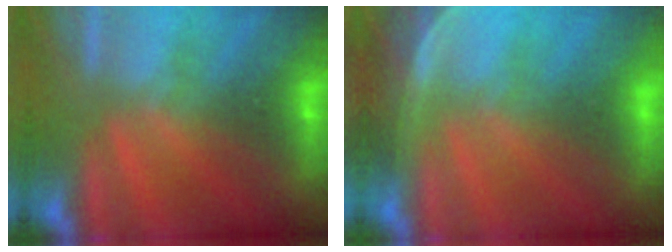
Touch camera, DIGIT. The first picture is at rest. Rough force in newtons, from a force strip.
{"total": 3.8}